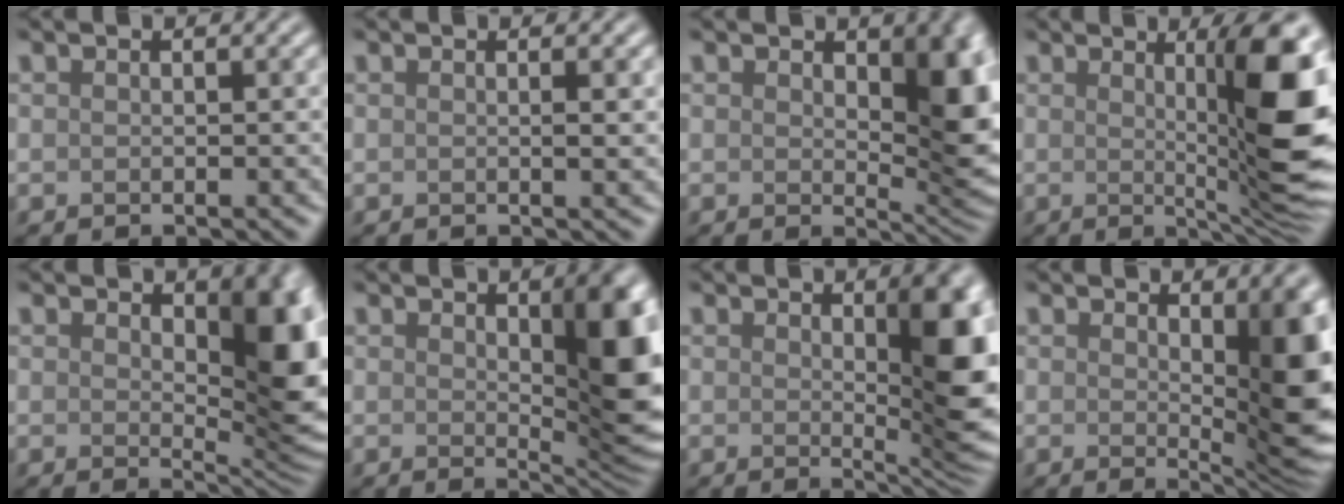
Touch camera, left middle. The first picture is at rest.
{"total": 1.1, "force": [0.1, 0.2, 1.1], "torque": [-0.013, 0.001, -0.002]}
{"total": 7.1, "force": [1.6, 3.6, 5.9], "torque": [-0.069, -0.009, 0.030]}
{"total": 9.7, "force": [1.2, 1.6, 9.5], "torque": [-0.115, -0.007, 0.024]}
{"total": 7.7, "force": [1.8, 3.7, 6.6], "torque": [-0.082, -0.008, 0.034]}
{"total": 7.8, "force": [1.7, 2.6, 7.1], "torque": [-0.087, -0.008, 0.035]}
{"total": 7.1, "force": [1.4, 1.9, 6.7], "torque": [-0.070, -0.007, 0.023]}
{"total": 7.6, "force": [1.2, 2.4, 7.1], "torque": [-0.087, -0.014, 0.027]}